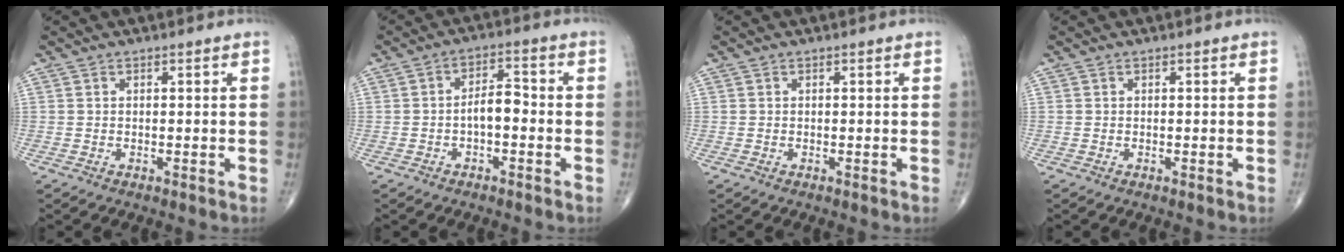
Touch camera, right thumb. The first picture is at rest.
{"total": 4.7, "force": [-1.2, 2.3, 3.9], "torque": [-0.057, 0.025, -0.024]}
{"total": 0.0}
{"total": 0.0}